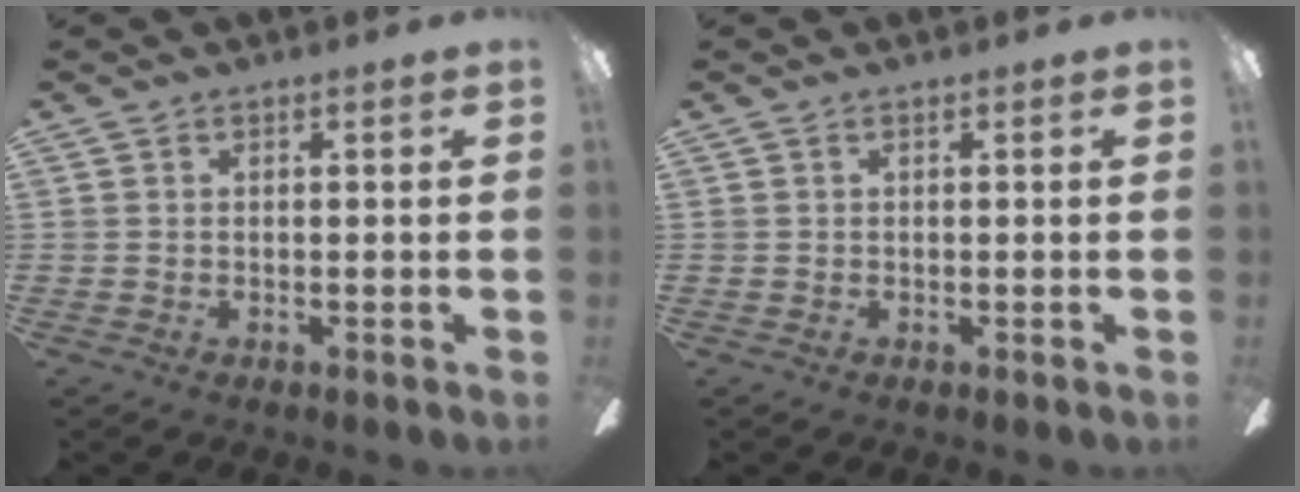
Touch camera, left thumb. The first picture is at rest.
{"total": 0.0}